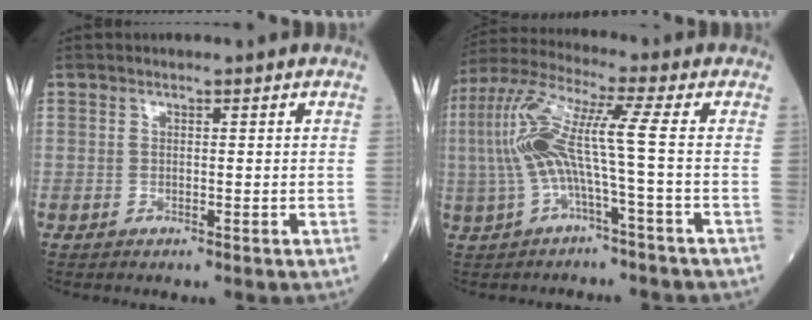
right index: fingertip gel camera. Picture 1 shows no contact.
{"total": 10.0, "force": [-1.2, -0.3, 9.9], "torque": [-0.222, 0.030, -0.028]}